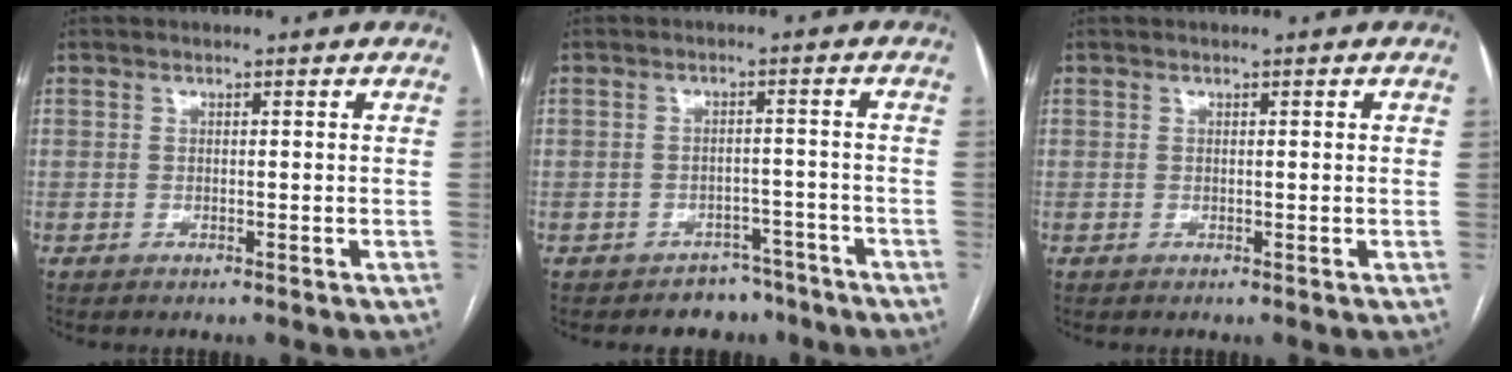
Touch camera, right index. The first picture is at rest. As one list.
[{"total": 4.7, "force": [-3.8, 2.9, -0.1], "torque": [0.014, 0.020, -0.051]}, {"total": 0.6, "force": [0.2, 0.2, 0.5], "torque": [-0.010, 0.004, 0.003]}]